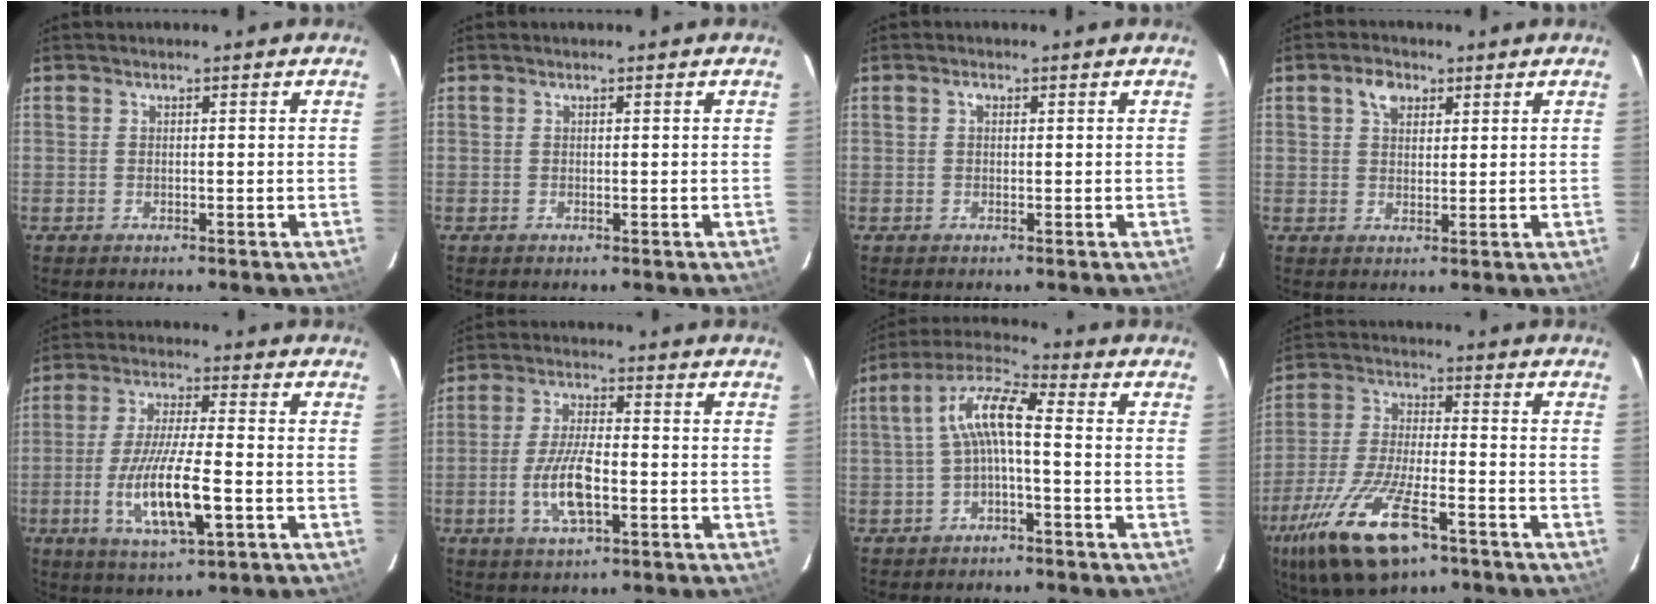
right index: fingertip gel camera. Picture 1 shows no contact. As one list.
[{"total": 0.0}, {"total": 0.8, "force": [0.2, 0.6, 0.5], "torque": [-0.009, 0.005, 0.002]}, {"total": 3.9, "force": [1.9, 2.6, 2.1], "torque": [-0.034, 0.012, 0.034]}, {"total": 12.9, "force": [-3.8, 2.6, 12.0], "torque": [-0.236, -0.019, -0.068]}, {"total": 8.8, "force": [-2.7, 2.8, 7.9], "torque": [-0.162, -0.002, -0.051]}, {"total": 7.9, "force": [-0.9, 1.8, 7.6], "torque": [-0.164, 0.022, -0.020]}, {"total": 17.7, "force": [-10.3, 6.4, 12.9], "torque": [-0.273, -0.043, -0.190]}]